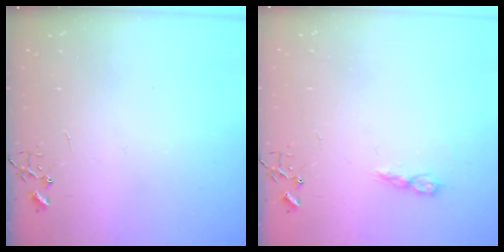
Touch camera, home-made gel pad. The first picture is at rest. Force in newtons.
{"total": 5.0, "press": 5.0, "slide": 0.6}